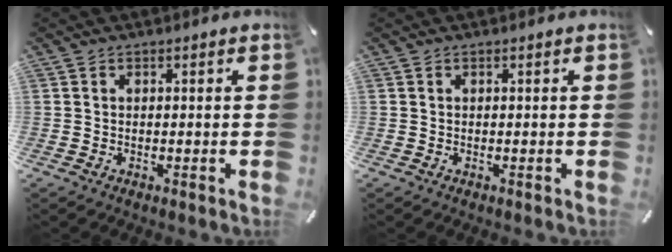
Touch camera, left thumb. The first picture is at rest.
{"total": 0.0}